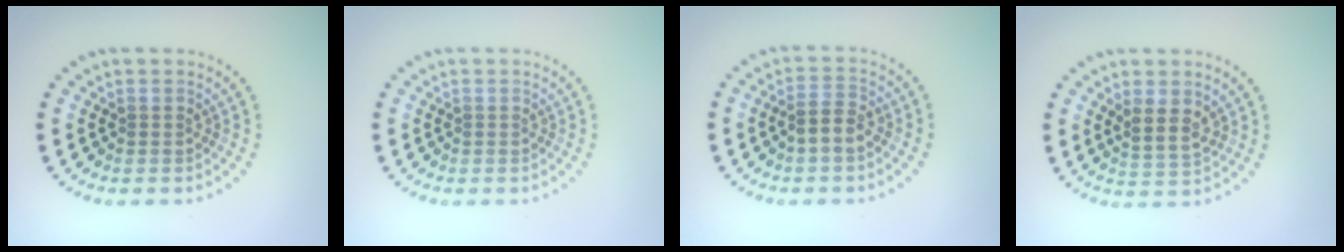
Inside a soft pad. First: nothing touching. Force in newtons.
{"total": 0.0}
{"total": 2.4, "press": 2.3, "slide": 0.8}
{"total": 2.4, "press": 2.2, "slide": 1.0}